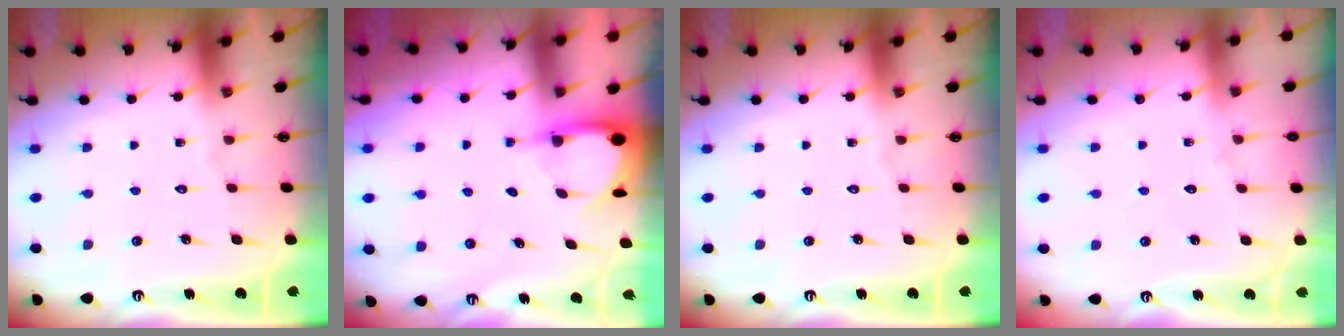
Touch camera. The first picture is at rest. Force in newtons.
{"total": 3.5, "press": 3.5, "slide": 0.2}
{"total": 0.0}
{"total": 2.8, "press": 2.7, "slide": 0.4}